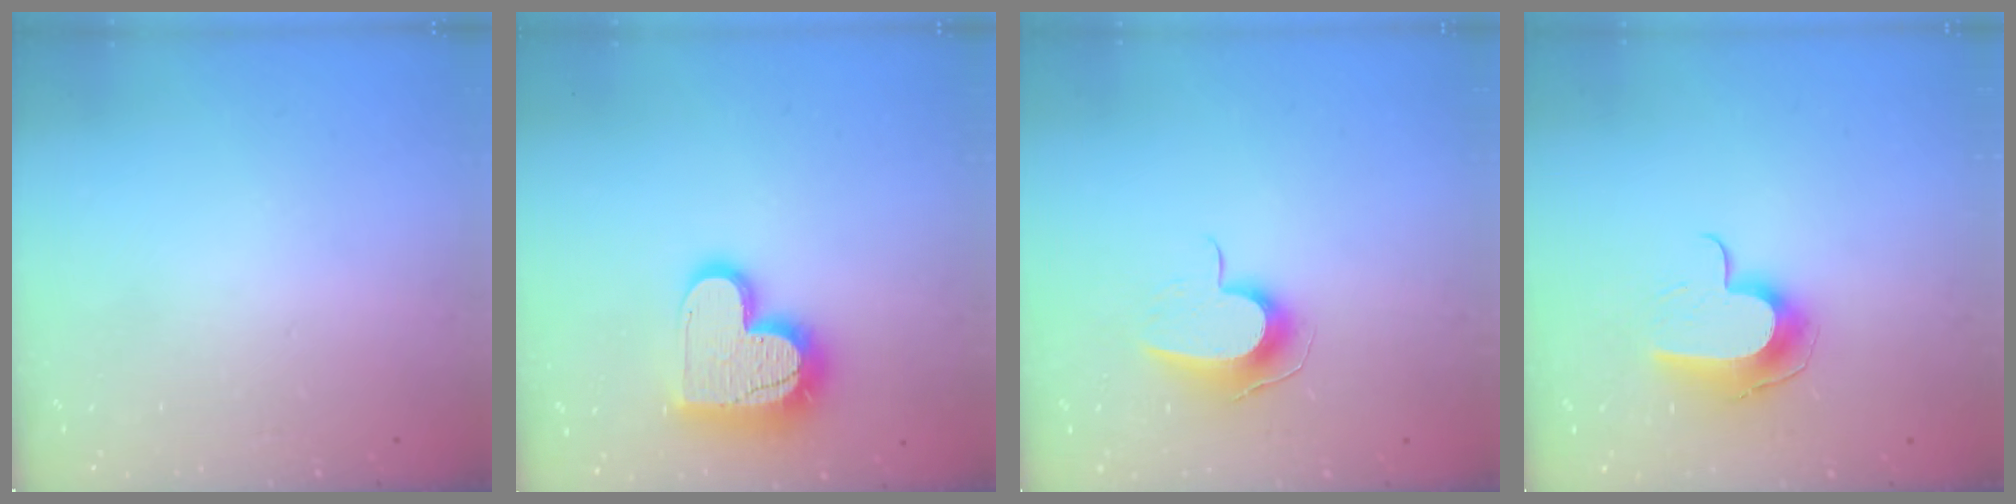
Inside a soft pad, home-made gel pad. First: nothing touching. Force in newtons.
{"total": 16.1, "press": 16.1, "slide": 1.3}
{"total": 9.8, "press": 9.8, "slide": 0.1}
{"total": 10.2, "press": 10.2, "slide": 0.2}